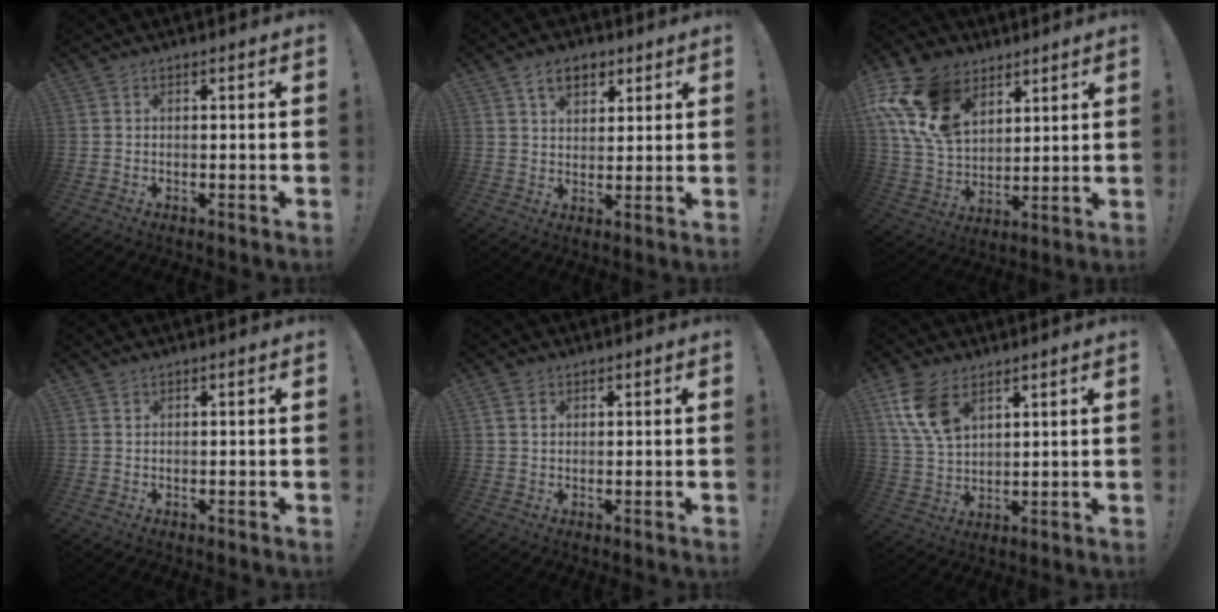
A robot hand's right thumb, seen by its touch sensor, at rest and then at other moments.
{"total": 8.2, "force": [4.4, 5.5, 4.3], "torque": [-0.065, -0.010, 0.083]}
{"total": 19.6, "force": [9.6, 13.3, 10.8], "torque": [-0.216, -0.047, 0.185]}
{"total": 0.6, "force": [0.5, 0.3, 0.1], "torque": [0.001, -0.001, 0.008]}
{"total": 2.1, "force": [0.8, 1.7, 0.9], "torque": [-0.016, 0.002, 0.016]}
{"total": 11.8, "force": [6.2, 7.0, 7.3], "torque": [-0.159, -0.013, 0.121]}